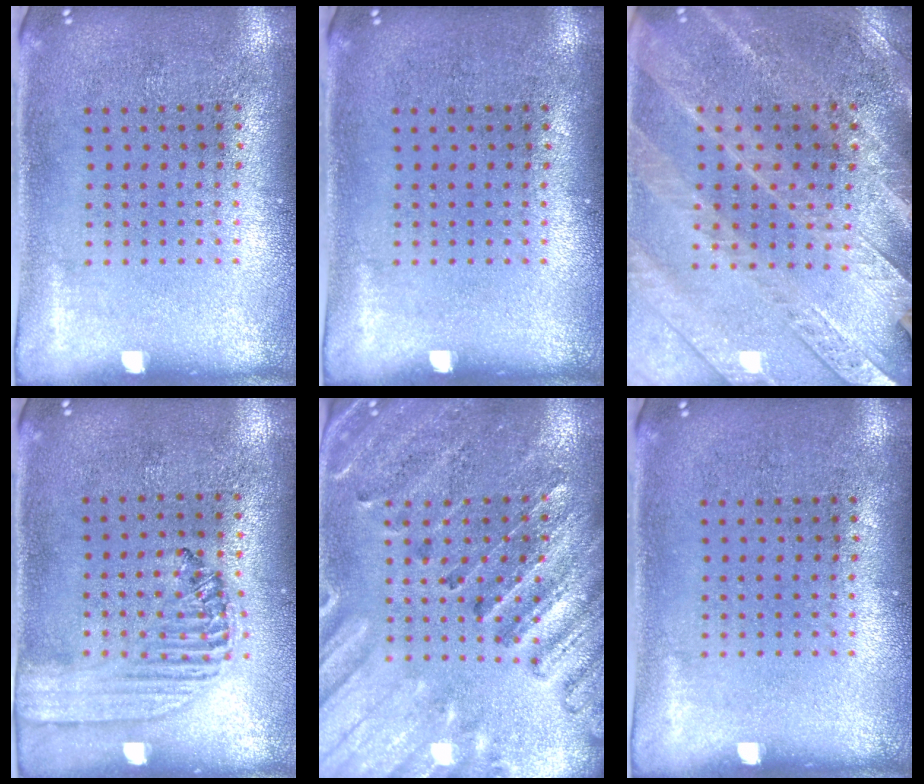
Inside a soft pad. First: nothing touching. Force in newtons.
{"total": 0.0}
{"total": 2.8, "press": 2.7, "slide": 0.6}
{"total": 1.4, "press": 1.3, "slide": 0.5}
{"total": 2.7, "press": 2.6, "slide": 0.8}
{"total": 0.0}